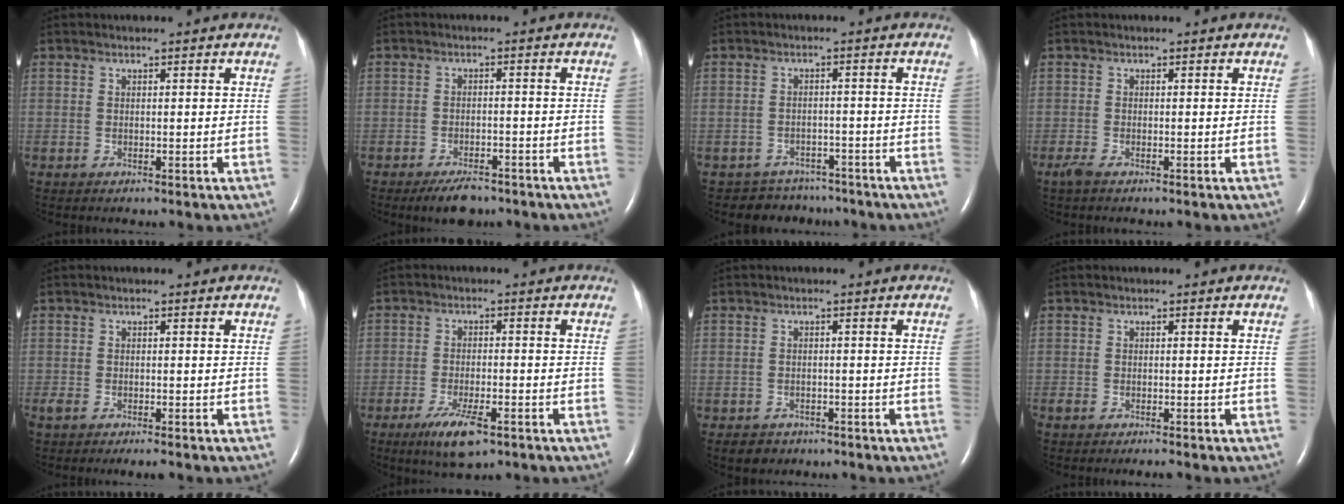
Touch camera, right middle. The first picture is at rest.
{"total": 4.6, "force": [-3.6, 1.7, 2.3], "torque": [-0.044, -0.002, -0.053]}
{"total": 5.6, "force": [-4.8, 2.7, -0.8], "torque": [0.017, 0.019, -0.066]}
{"total": 1.3, "force": [-0.9, 0.3, 0.9], "torque": [-0.031, -0.006, -0.020]}
{"total": 3.5, "force": [-2.6, 1.0, 2.1], "torque": [-0.043, -0.011, -0.040]}
{"total": 6.5, "force": [-3.9, 1.6, 5.0], "torque": [-0.099, -0.012, -0.063]}
{"total": 2.6, "force": [-1.8, 1.8, 0.3], "torque": [-0.010, 0.005, -0.024]}
{"total": 1.4, "force": [-1.2, 0.2, 0.7], "torque": [-0.019, -0.005, -0.020]}